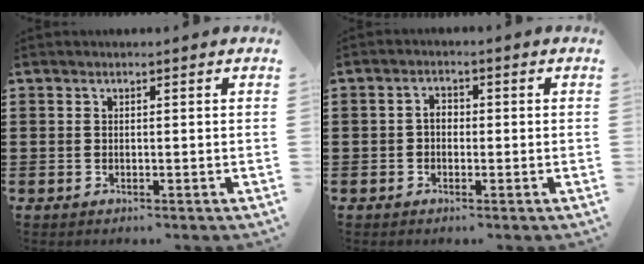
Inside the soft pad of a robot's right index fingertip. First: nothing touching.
{"total": 2.0, "force": [-0.4, 1.3, 1.5], "torque": [-0.029, 0.006, -0.009]}